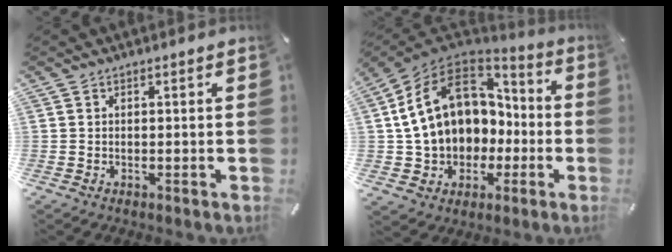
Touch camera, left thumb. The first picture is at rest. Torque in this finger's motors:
{"motor_torque": [2.38, 2.62, 1.97, -0.80, 0.83]}